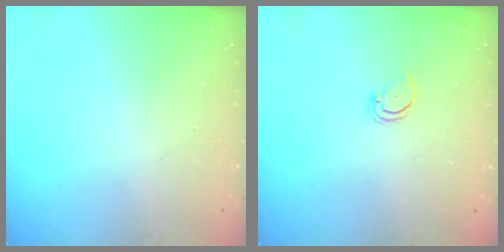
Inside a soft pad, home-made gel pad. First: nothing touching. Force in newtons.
{"total": 2.5, "press": 2.5, "slide": 0.3}